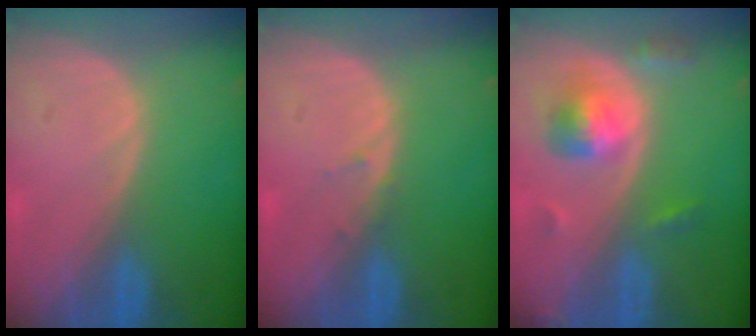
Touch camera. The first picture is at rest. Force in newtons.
{"total": 0.9, "press": 0.6, "slide": 0.6}
{"total": 5.6, "press": 5.2, "slide": 1.9}